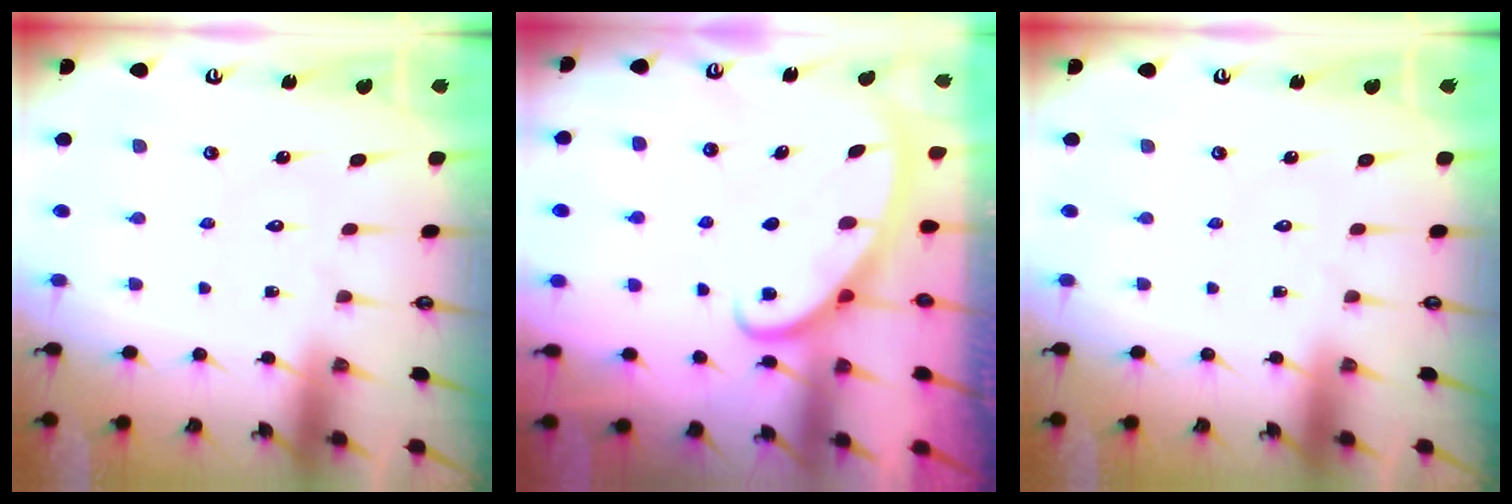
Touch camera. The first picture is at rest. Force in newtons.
{"total": 2.6, "press": 2.6, "slide": 0.4}
{"total": 0.0}